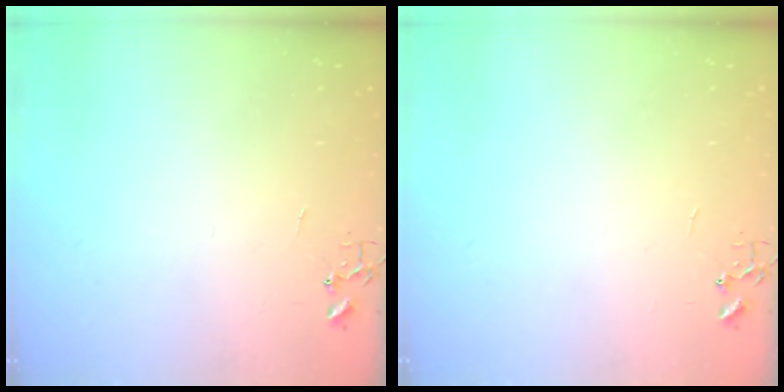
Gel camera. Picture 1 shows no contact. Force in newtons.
{"total": 0.0}